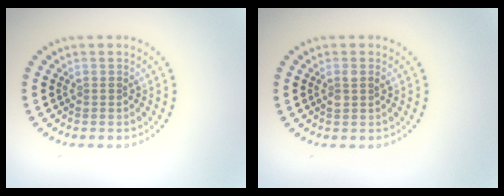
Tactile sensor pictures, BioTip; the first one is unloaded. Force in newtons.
{"total": 1.2, "press": 1.1, "slide": 0.5}